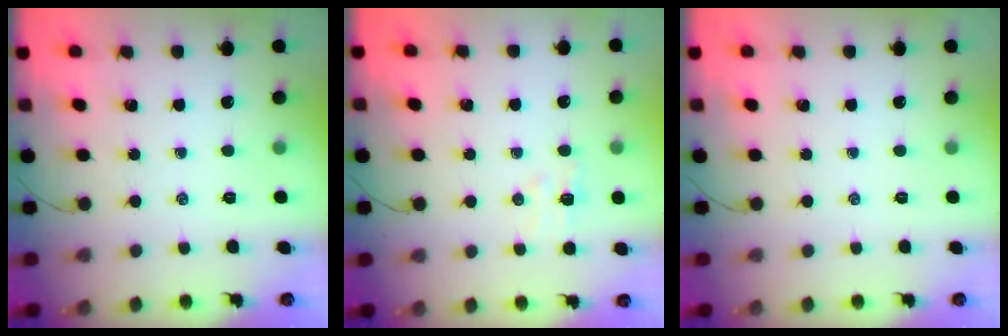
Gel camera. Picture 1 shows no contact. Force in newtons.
{"total": 5.0, "press": 4.8, "slide": 1.0}
{"total": 0.0}